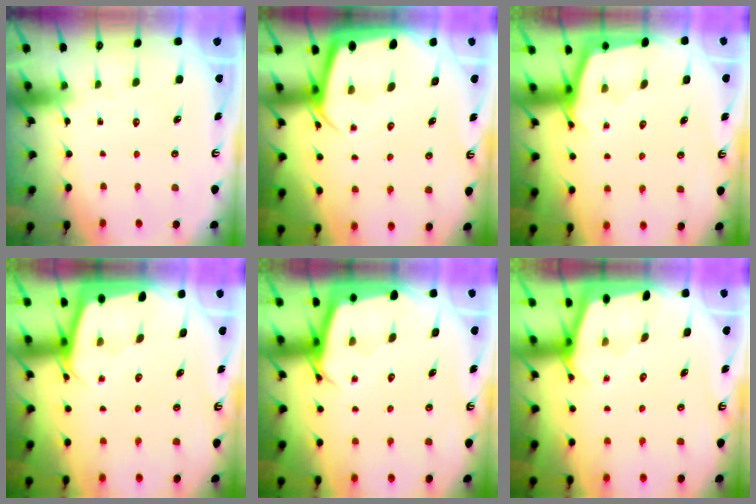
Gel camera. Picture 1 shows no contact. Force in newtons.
{"total": 2.6, "press": 2.6, "slide": 0.1}
{"total": 2.2, "press": 2.2, "slide": 0.2}
{"total": 2.2, "press": 2.1, "slide": 0.3}
{"total": 2.9, "press": 2.9, "slide": 0.1}
{"total": 1.7, "press": 1.6, "slide": 0.2}